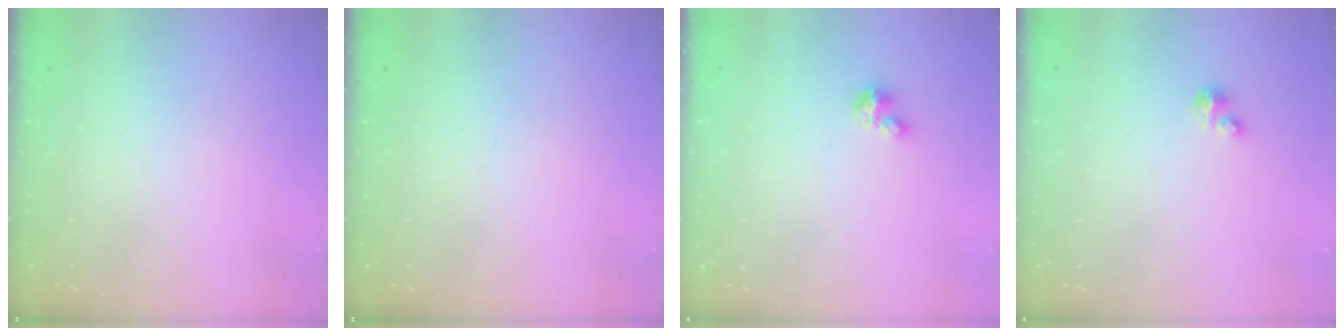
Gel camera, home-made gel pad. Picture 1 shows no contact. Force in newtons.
{"total": 0.0}
{"total": 2.7, "press": 2.7, "slide": 0.3}
{"total": 1.7, "press": 1.7, "slide": 0.4}